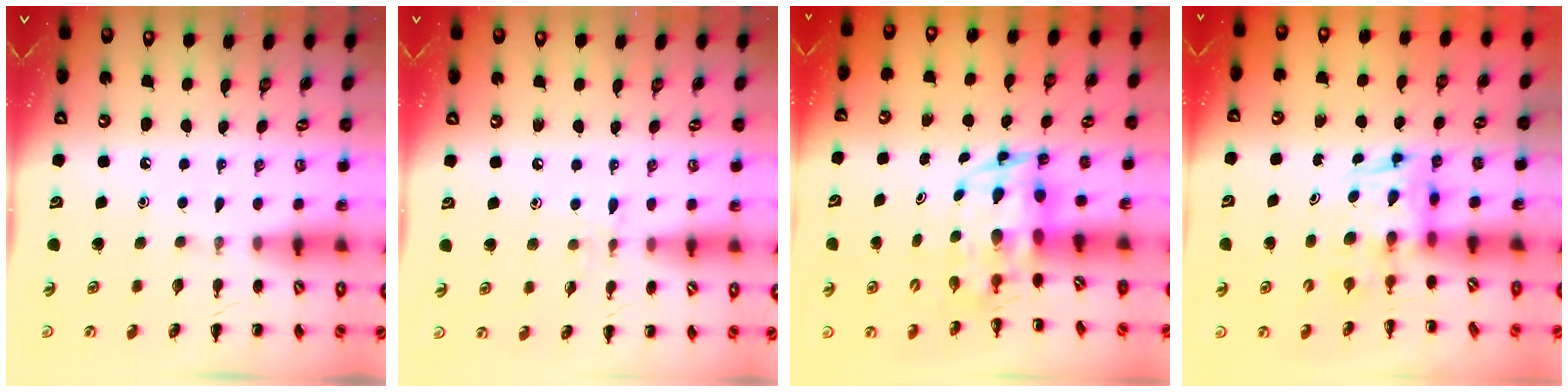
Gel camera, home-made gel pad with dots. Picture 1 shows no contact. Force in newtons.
{"total": 5.3, "press": 5.0, "slide": 1.8}
{"total": 4.3, "press": 4.1, "slide": 1.3}
{"total": 2.8, "press": 2.8, "slide": 0.2}